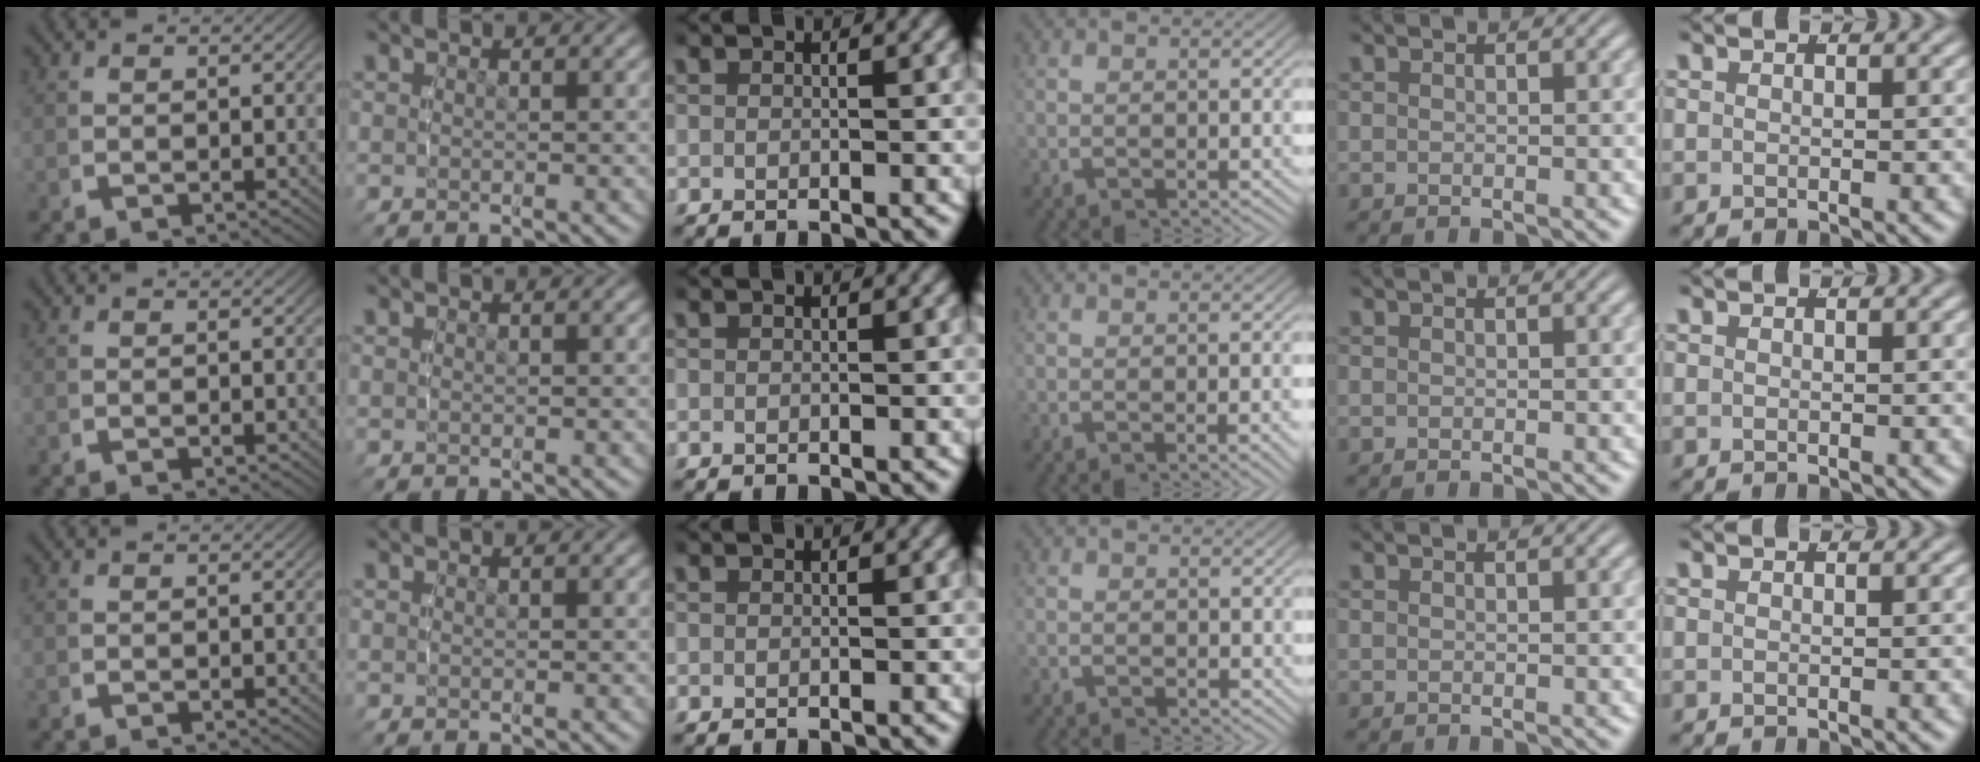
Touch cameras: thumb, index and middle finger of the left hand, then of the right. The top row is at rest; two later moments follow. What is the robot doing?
{"motion": "lift_and_place", "object": "cubes"}